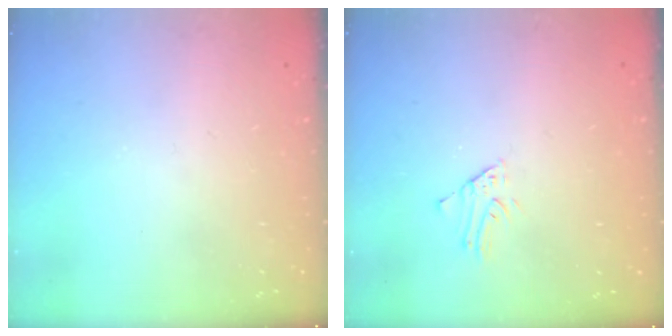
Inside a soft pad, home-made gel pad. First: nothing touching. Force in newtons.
{"total": 1.7, "press": 1.7, "slide": 0.2}